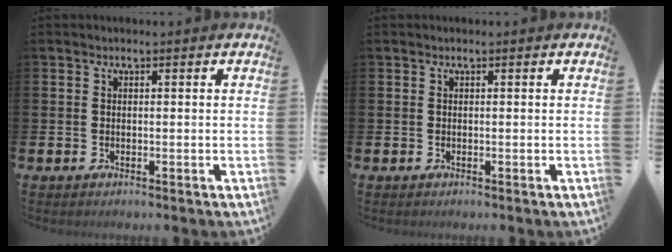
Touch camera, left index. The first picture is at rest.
{"total": 0.0}